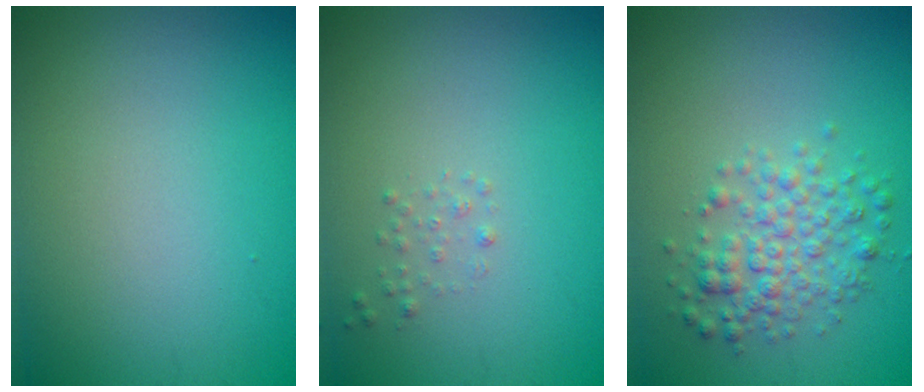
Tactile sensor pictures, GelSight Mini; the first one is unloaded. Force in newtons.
{"total": 0.6, "press": 0.6, "slide": 0.1}
{"total": 3.4, "press": 3.4, "slide": 0.1}